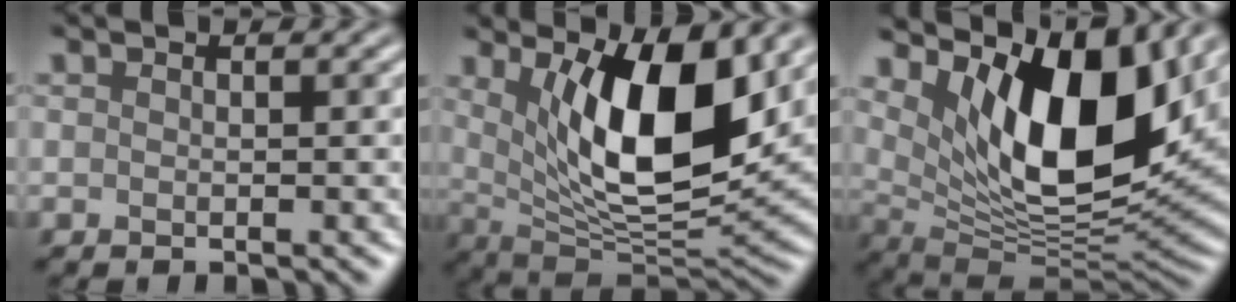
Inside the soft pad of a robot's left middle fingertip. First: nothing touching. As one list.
[{"total": 10.7, "force": [3.3, 4.0, 9.4], "torque": [-0.146, -0.021, 0.062]}, {"total": 12.9, "force": [4.7, 5.9, 10.5], "torque": [-0.164, -0.012, 0.087]}]